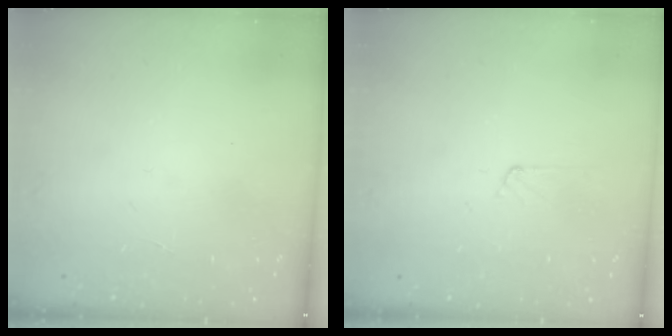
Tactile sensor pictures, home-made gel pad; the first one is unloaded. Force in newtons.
{"total": 3.0, "press": 3.0, "slide": 0.3}